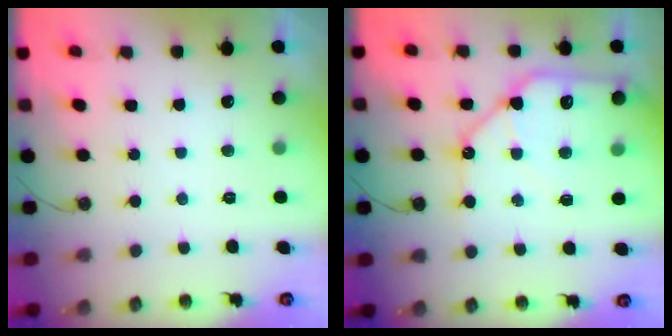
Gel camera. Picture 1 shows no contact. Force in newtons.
{"total": 14.9, "press": 14.8, "slide": 1.9}